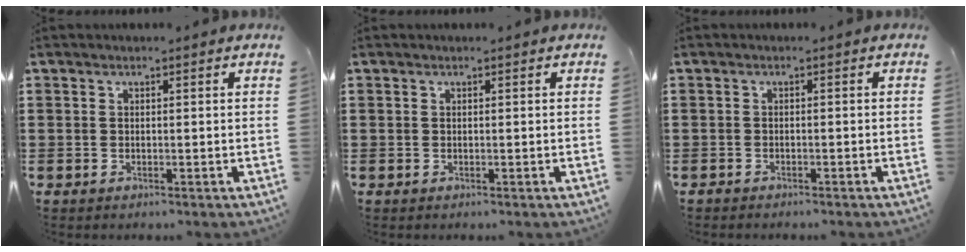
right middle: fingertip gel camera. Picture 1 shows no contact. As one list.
[{"total": 0.0}, {"total": 1.0, "force": [-1.0, 0.1, 0.0], "torque": [-0.003, 0.001, -0.021]}]